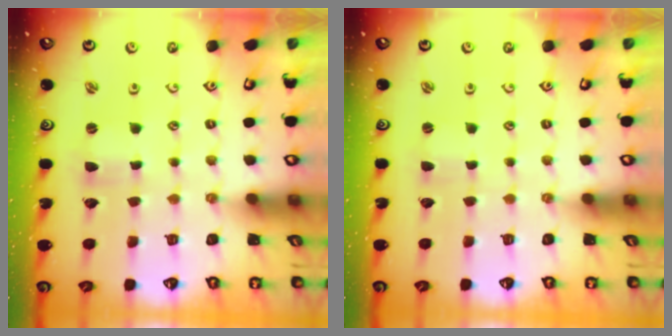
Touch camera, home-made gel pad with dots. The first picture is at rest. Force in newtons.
{"total": 1.1, "press": 1.0, "slide": 0.2}